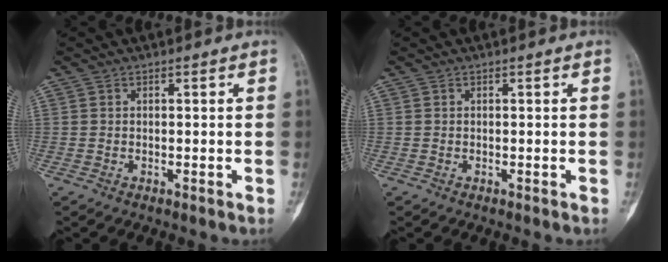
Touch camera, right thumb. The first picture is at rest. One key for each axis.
{"total": 0.0}